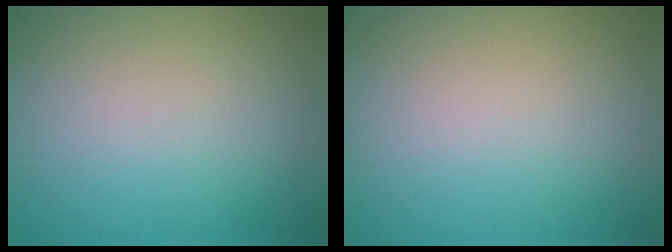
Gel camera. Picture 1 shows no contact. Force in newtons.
{"total": 0.0}